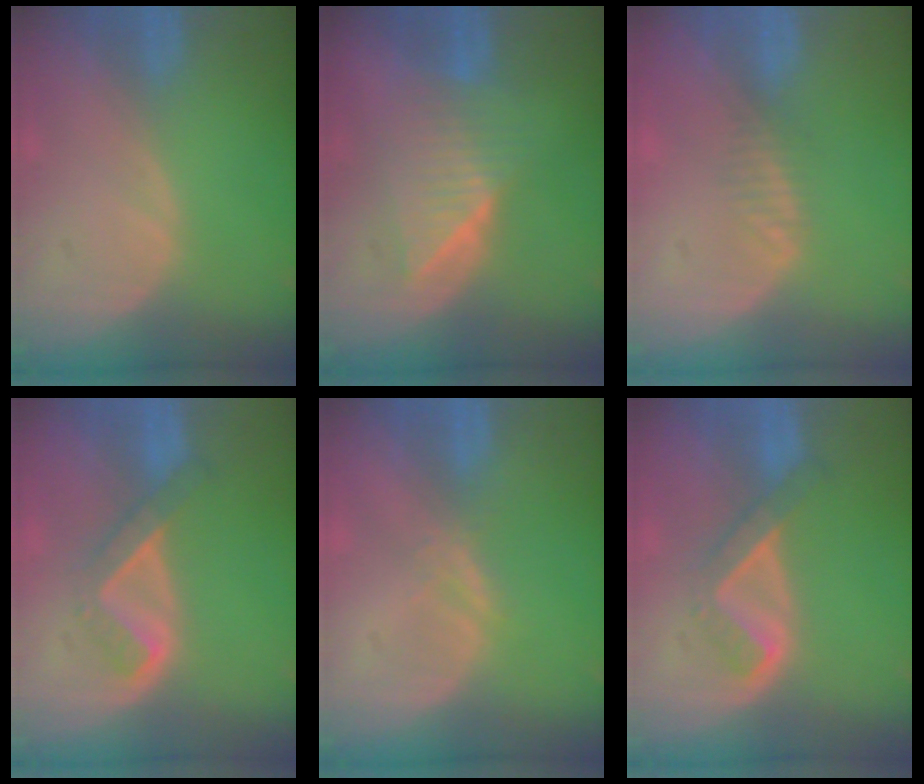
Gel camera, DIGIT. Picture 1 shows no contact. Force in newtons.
{"total": 6.4, "press": 6.3, "slide": 1.1}
{"total": 1.7, "press": 1.4, "slide": 1.0}
{"total": 5.2, "press": 4.5, "slide": 2.7}
{"total": 1.3, "press": 1.3, "slide": 0.1}
{"total": 5.2, "press": 4.5, "slide": 2.7}